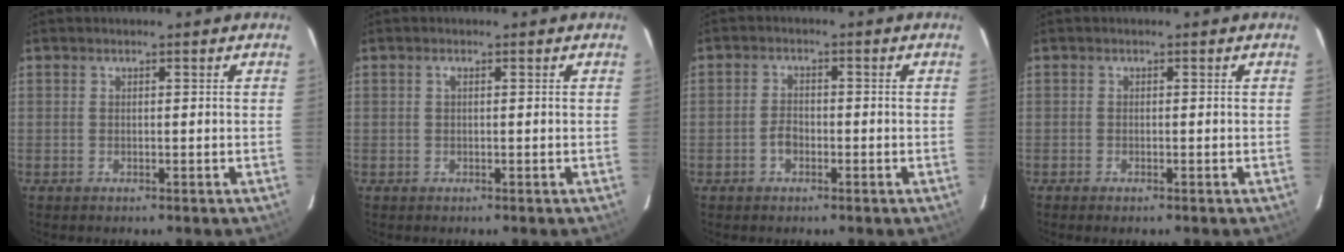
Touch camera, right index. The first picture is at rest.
{"total": 0.6, "force": [0.1, 0.1, 0.6], "torque": [-0.011, 0.004, 0.000]}
{"total": 2.5, "force": [-1.1, 1.7, 1.5], "torque": [-0.030, 0.005, -0.022]}
{"total": 0.8, "force": [-0.6, 0.1, 0.5], "torque": [-0.011, -0.001, -0.012]}